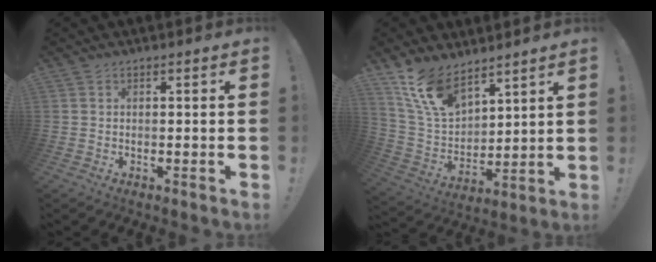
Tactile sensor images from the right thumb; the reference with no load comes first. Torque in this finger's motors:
{"motor_torque": [1.21, 1.31, 0.30, 0.51, 0.32]}